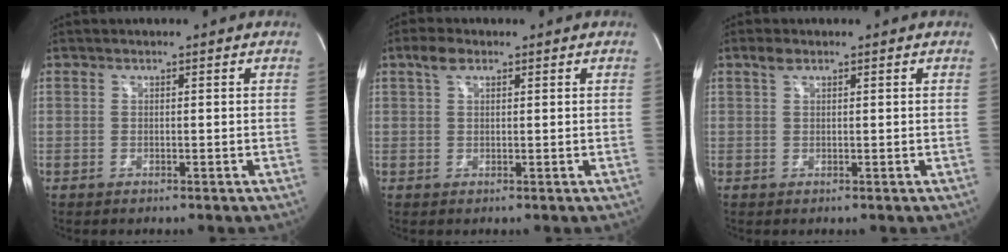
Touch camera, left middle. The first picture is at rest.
{"total": 2.6, "force": [1.5, 1.2, 1.7], "torque": [-0.040, 0.015, 0.033]}
{"total": 1.3, "force": [0.8, 0.5, 0.8], "torque": [-0.019, 0.012, 0.017]}